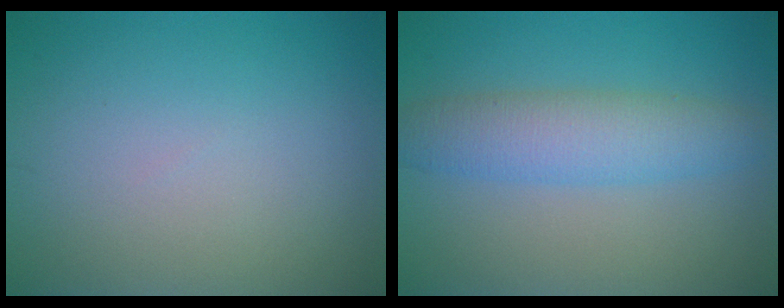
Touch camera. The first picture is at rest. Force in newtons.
{"total": 4.5, "press": 4.5, "slide": 0.1}